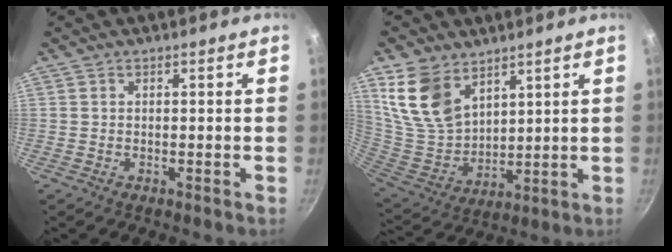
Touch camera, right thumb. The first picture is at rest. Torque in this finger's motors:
{"motor_torque": [-1.44, 1.91, 1.33, 0.65, 0.15]}